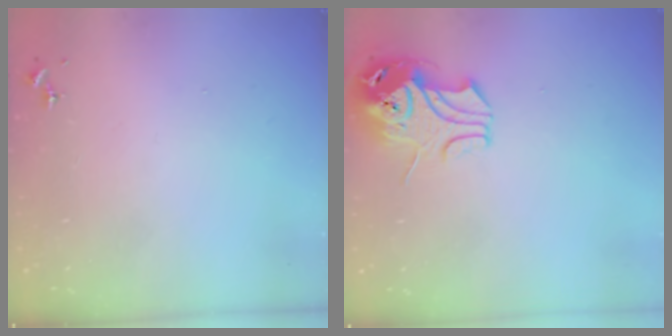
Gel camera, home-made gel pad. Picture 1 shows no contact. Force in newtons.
{"total": 10.1, "press": 10.0, "slide": 1.3}